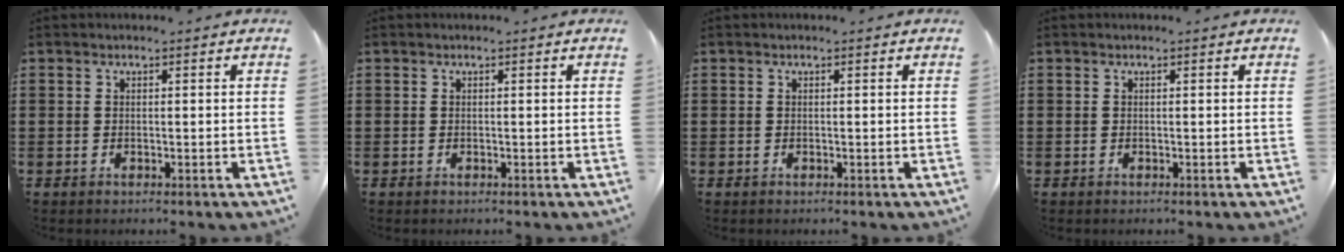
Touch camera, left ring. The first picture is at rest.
{"total": 0.0}
{"total": 0.0}
{"total": 0.0}